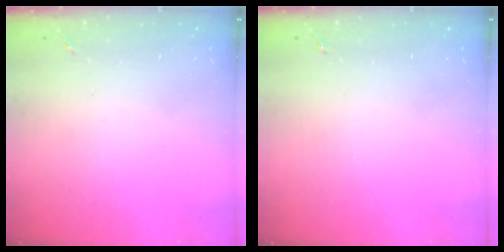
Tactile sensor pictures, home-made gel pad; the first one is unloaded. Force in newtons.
{"total": 0.0}